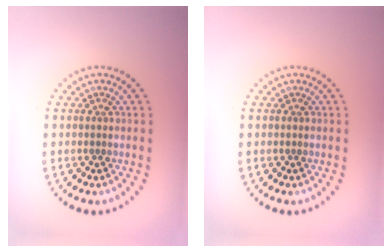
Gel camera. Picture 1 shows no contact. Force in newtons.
{"total": 0.0}